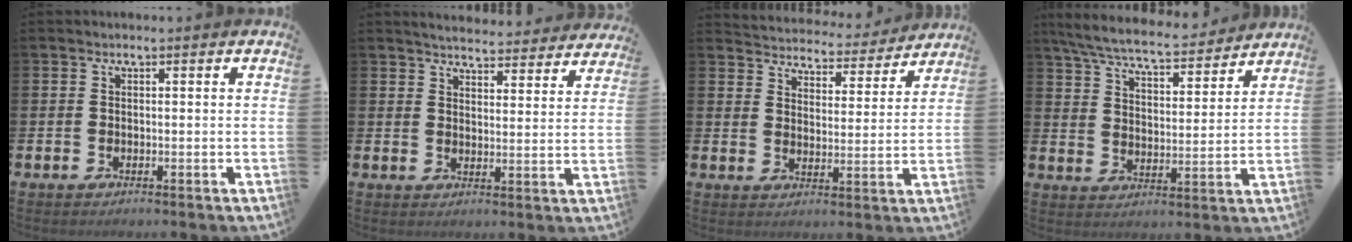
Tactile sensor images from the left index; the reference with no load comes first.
{"total": 4.8, "force": [4.8, 0.7, 0.3], "torque": [-0.010, -0.038, 0.082]}
{"total": 4.4, "force": [4.3, 1.0, -0.2], "torque": [-0.016, -0.038, 0.071]}
{"total": 7.5, "force": [7.0, 1.2, 2.4], "torque": [-0.080, -0.042, 0.122]}